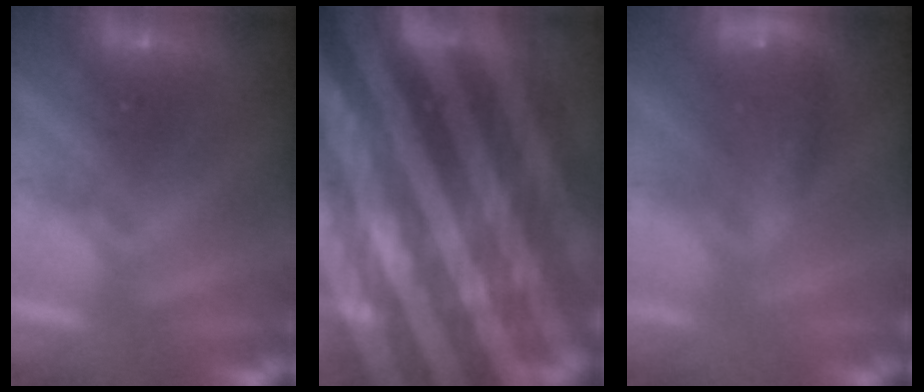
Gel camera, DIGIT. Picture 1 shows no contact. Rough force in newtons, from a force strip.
{"total": 7.8}
{"total": 8.2}